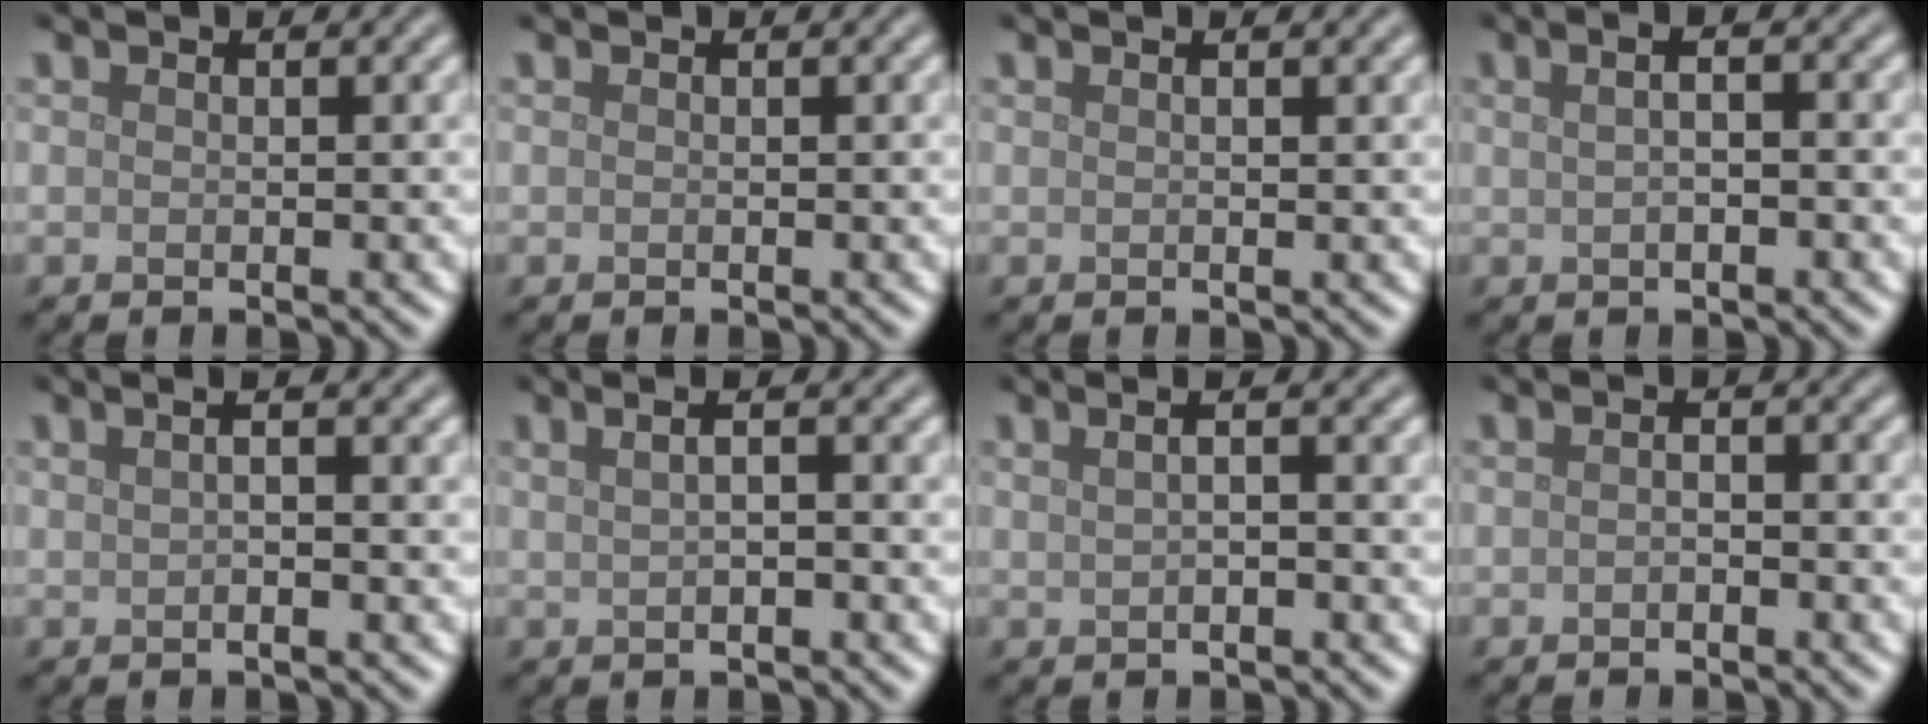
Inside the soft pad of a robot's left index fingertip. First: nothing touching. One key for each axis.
{"total": 0.0}
{"total": 1.2, "fx": 0.6, "fy": 0.3, "fz": 1.0, "tx": -0.015, "ty": 0.003, "tz": 0.003}
{"total": 4.6, "fx": 1.5, "fy": 2.3, "fz": 3.7, "tx": -0.035, "ty": 0.035, "tz": -0.010}
{"total": 3.7, "fx": 1.1, "fy": 1.6, "fz": 3.1, "tx": -0.021, "ty": 0.021, "tz": -0.007}
{"total": 5.1, "fx": 1.7, "fy": 2.6, "fz": 4.0, "tx": -0.035, "ty": 0.036, "tz": -0.008}
{"total": 4.4, "fx": 1.6, "fy": 2.3, "fz": 3.4, "tx": -0.028, "ty": 0.035, "tz": -0.011}
{"total": 1.0, "fx": -0.5, "fy": 0.4, "fz": 0.7, "tx": -0.015, "ty": 0.000, "tz": -0.010}